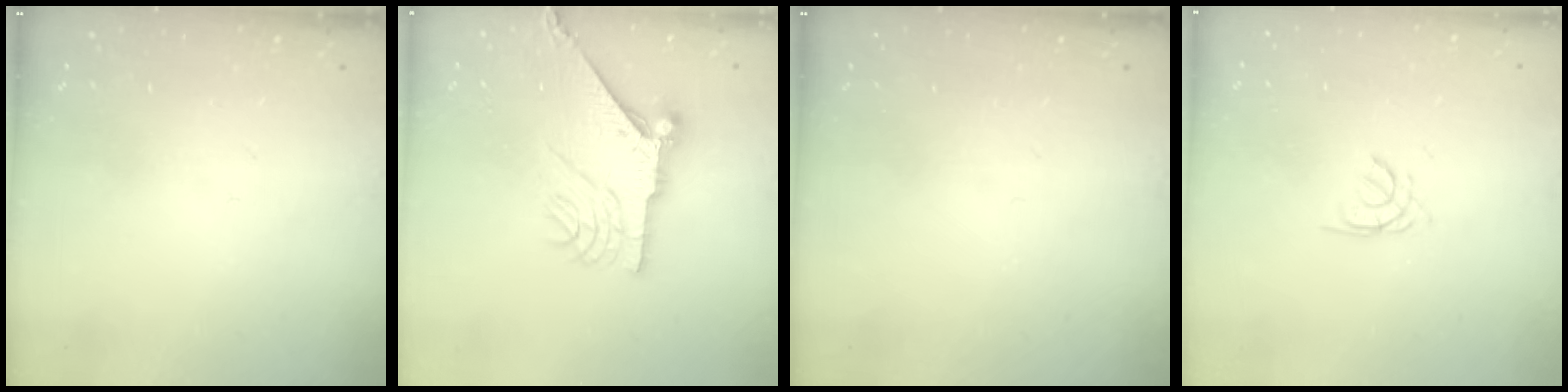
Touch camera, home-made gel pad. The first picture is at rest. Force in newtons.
{"total": 13.4, "press": 13.4, "slide": 1.2}
{"total": 0.0}
{"total": 1.3, "press": 1.2, "slide": 0.4}